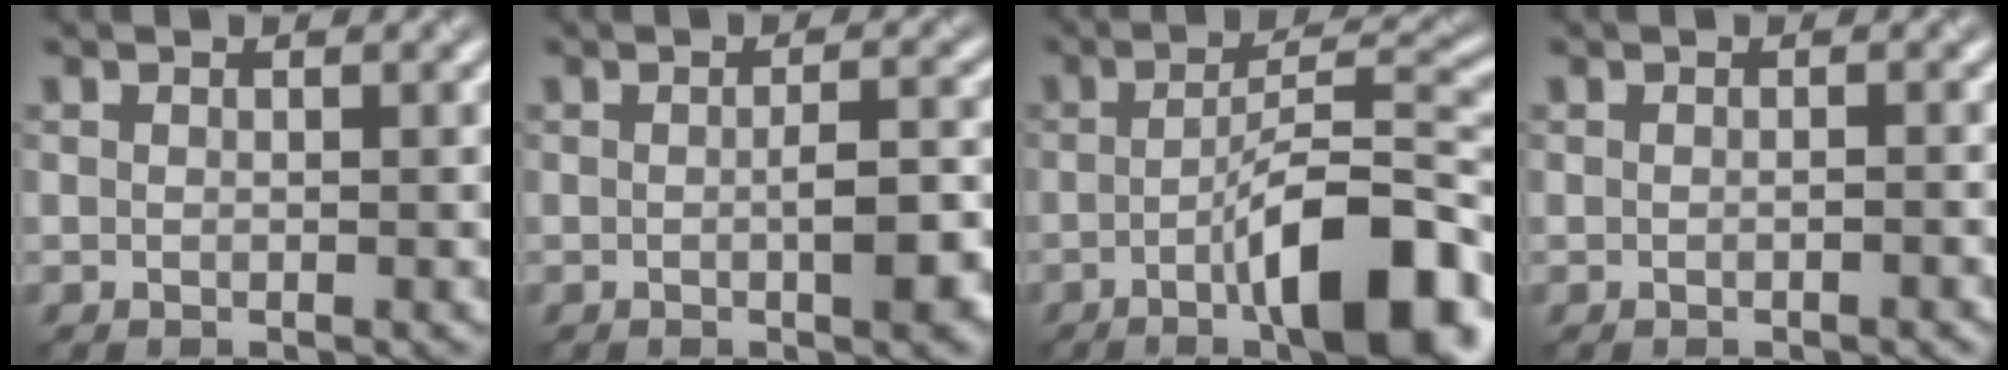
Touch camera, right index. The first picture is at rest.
{"total": 3.4, "force": [-0.6, 0.9, 3.2], "torque": [-0.051, -0.002, -0.007]}
{"total": 11.2, "force": [-4.3, 2.9, 9.9], "torque": [-0.141, 0.010, -0.070]}
{"total": 0.8, "force": [-0.4, 0.1, 0.7], "torque": [-0.009, 0.002, -0.005]}